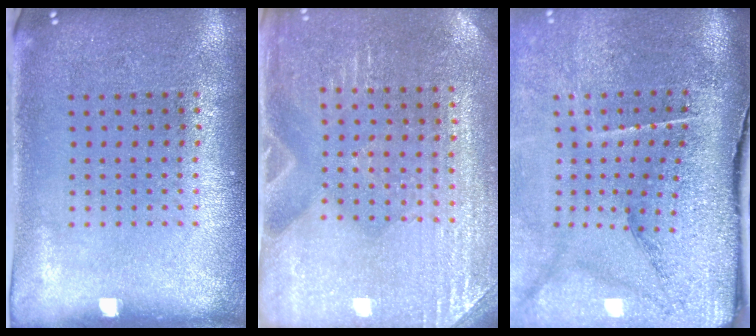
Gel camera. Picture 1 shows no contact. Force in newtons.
{"total": 3.0, "press": 2.9, "slide": 0.2}
{"total": 4.9, "press": 3.8, "slide": 3.1}